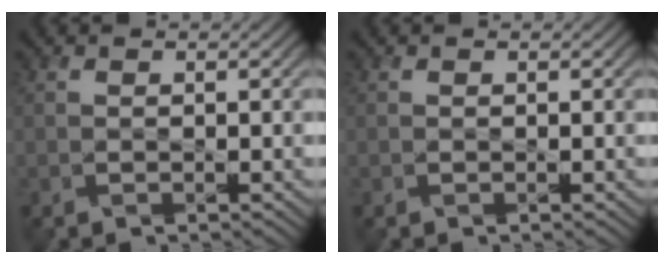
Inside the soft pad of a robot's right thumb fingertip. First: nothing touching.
{"total": 0.0}